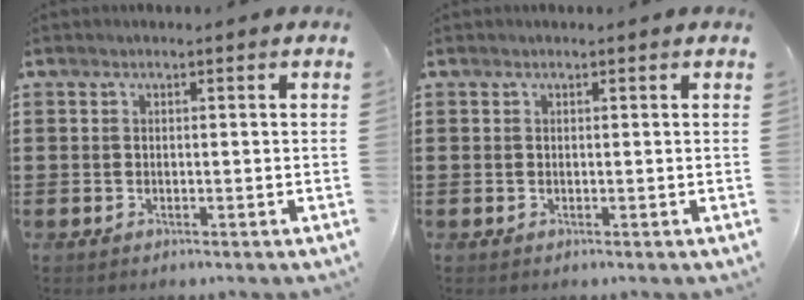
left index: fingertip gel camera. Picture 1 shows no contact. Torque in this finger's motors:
{"motor_torque": [0.04, 0.01, -0.02, -0.01]}